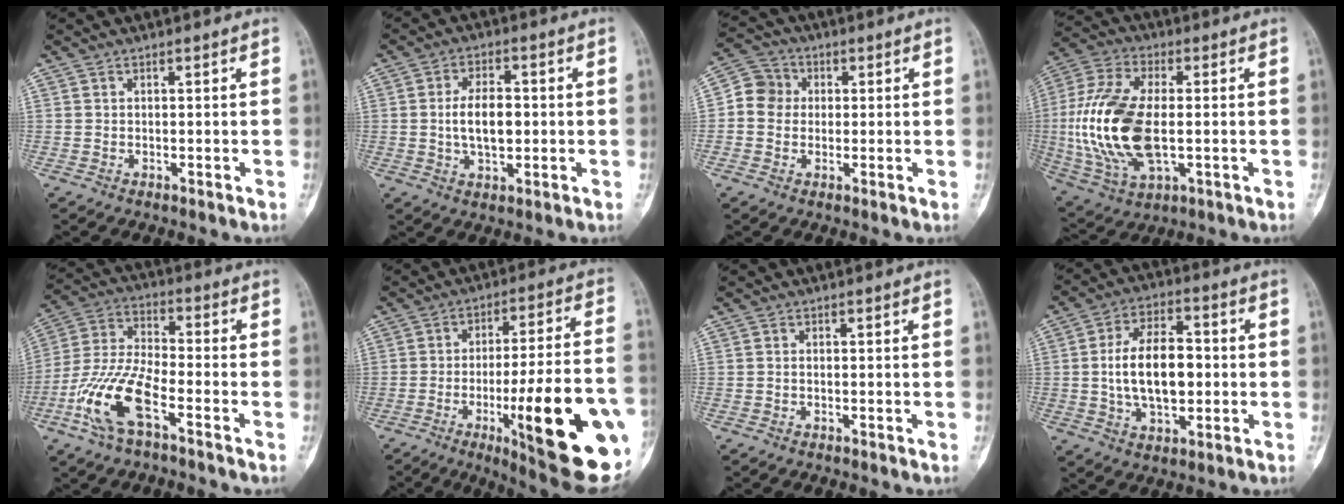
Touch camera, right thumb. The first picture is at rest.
{"total": 7.7, "force": [-0.1, 4.3, 6.4], "torque": [-0.104, 0.004, -0.002]}
{"total": 6.7, "force": [0.3, 6.2, 2.4], "torque": [-0.022, 0.017, -0.009]}
{"total": 20.1, "force": [-1.3, 10.3, 17.2], "torque": [-0.372, -0.002, -0.017]}
{"total": 13.3, "force": [-6.1, 4.9, 10.8], "torque": [-0.231, 0.030, -0.121]}
{"total": 26.5, "force": [-8.3, 5.4, 24.5], "torque": [-0.301, 0.004, -0.109]}
{"total": 0.0}
{"total": 14.0, "force": [-0.2, 8.0, 11.5], "torque": [-0.183, 0.016, -0.004]}